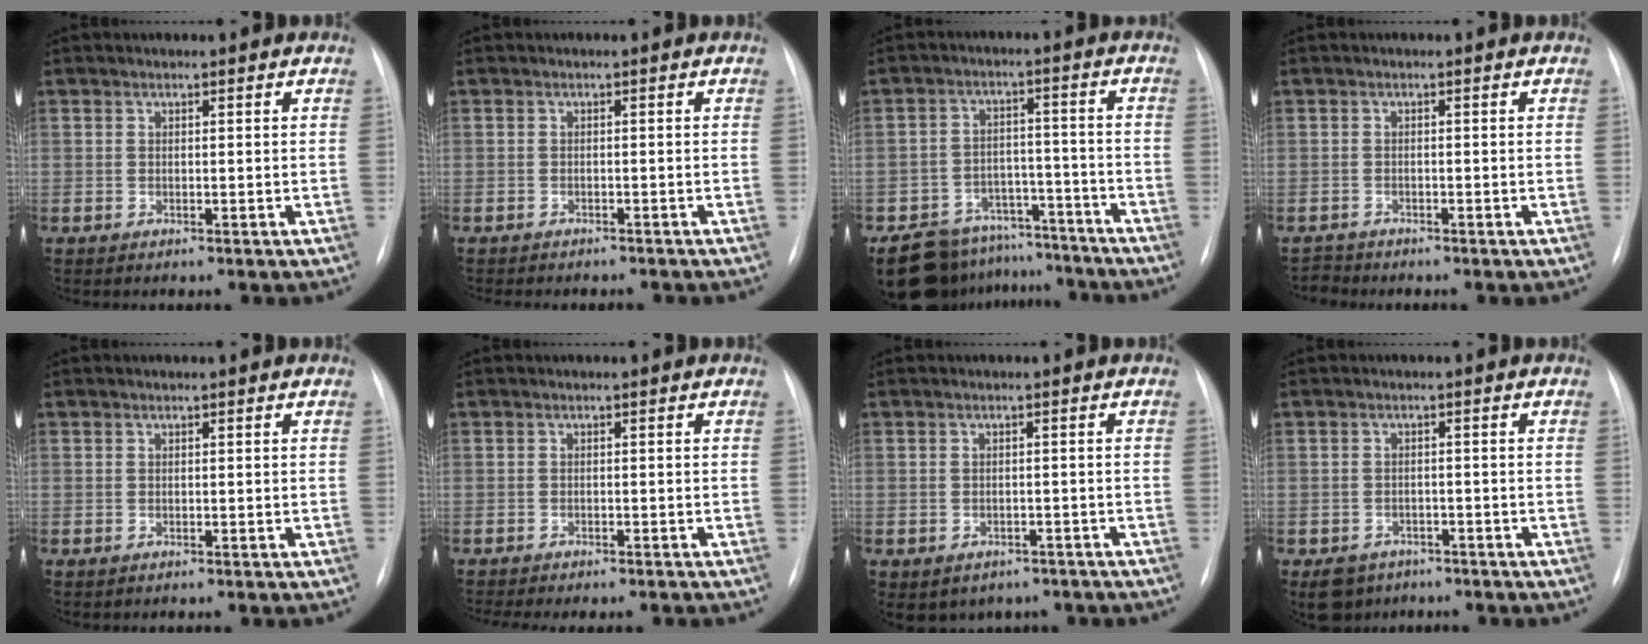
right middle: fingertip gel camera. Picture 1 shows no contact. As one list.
[{"total": 6.3, "force": [-5.6, 1.9, 2.3], "torque": [-0.028, -0.001, -0.064]}, {"total": 13.6, "force": [-11.8, 6.3, 2.2], "torque": [-0.033, 0.033, -0.171]}, {"total": 1.4, "force": [-1.2, -0.3, -0.7], "torque": [0.018, -0.011, -0.024]}, {"total": 0.0}, {"total": 7.7, "force": [-6.8, 1.5, 3.3], "torque": [-0.039, 0.000, -0.084]}, {"total": 8.4, "force": [-5.7, 5.6, 2.4], "torque": [-0.045, 0.011, -0.060]}, {"total": 4.3, "force": [-2.9, 3.2, 0.6], "torque": [-0.011, 0.004, -0.042]}]